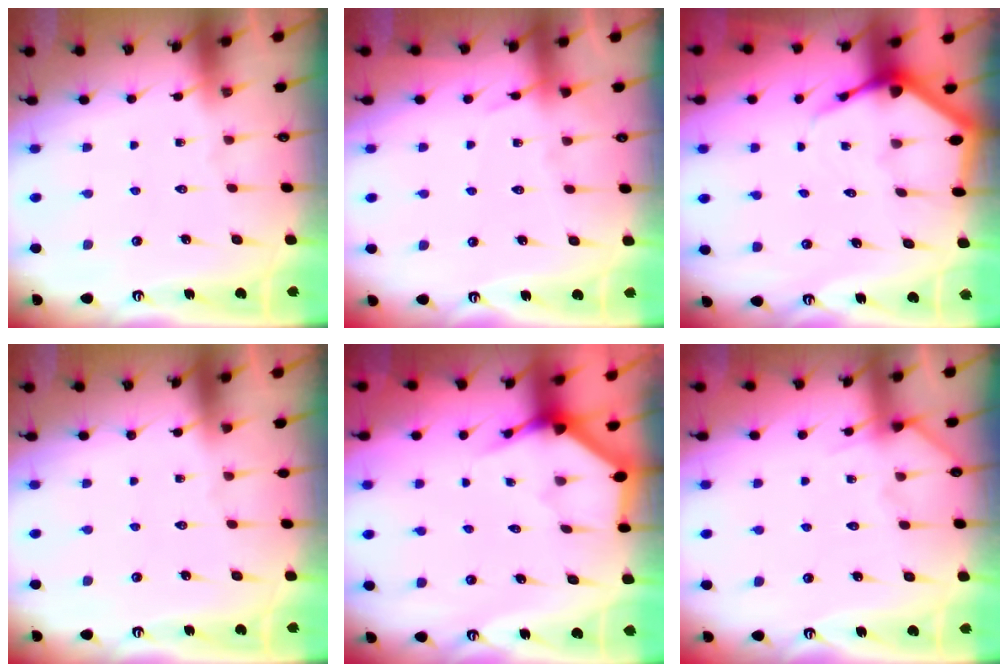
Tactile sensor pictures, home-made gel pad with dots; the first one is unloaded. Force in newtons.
{"total": 4.5, "press": 4.5, "slide": 0.6}
{"total": 5.1, "press": 5.0, "slide": 0.7}
{"total": 0.0}
{"total": 3.6, "press": 3.6, "slide": 0.2}
{"total": 3.4, "press": 3.4, "slide": 0.3}